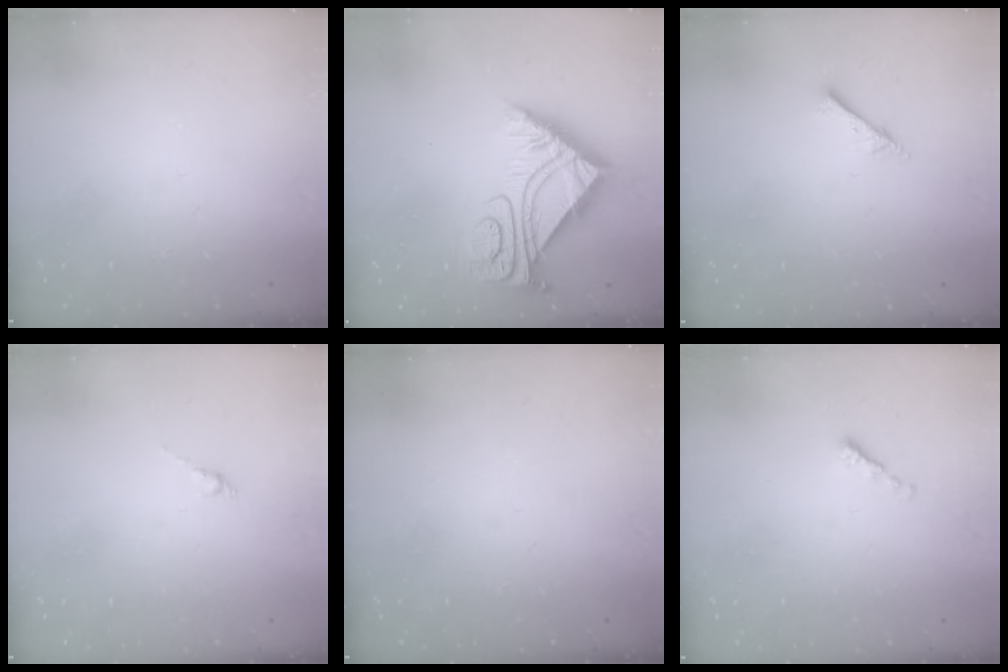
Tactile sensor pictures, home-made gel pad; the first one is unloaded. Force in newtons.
{"total": 10.2, "press": 10.1, "slide": 0.8}
{"total": 2.5, "press": 2.5, "slide": 0.2}
{"total": 0.0}
{"total": 0.0}
{"total": 0.0}